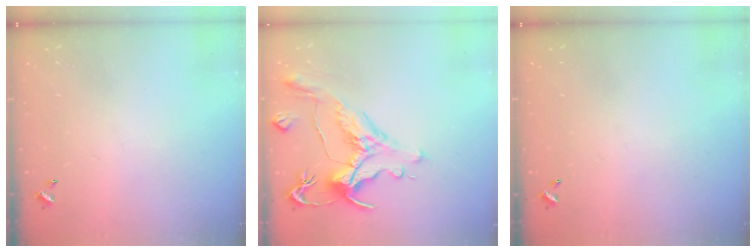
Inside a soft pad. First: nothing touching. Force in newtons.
{"total": 2.4, "press": 1.9, "slide": 1.4}
{"total": 0.0}